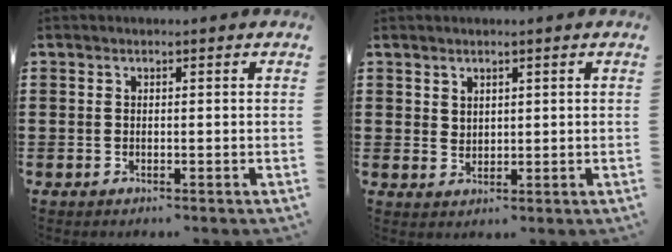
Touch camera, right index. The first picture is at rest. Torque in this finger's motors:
{"motor_torque": [-0.18, 0.24, 0.00, 0.00]}